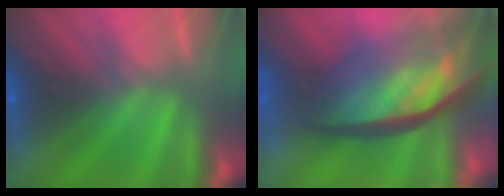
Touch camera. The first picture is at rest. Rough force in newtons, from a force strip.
{"total": 7.6}